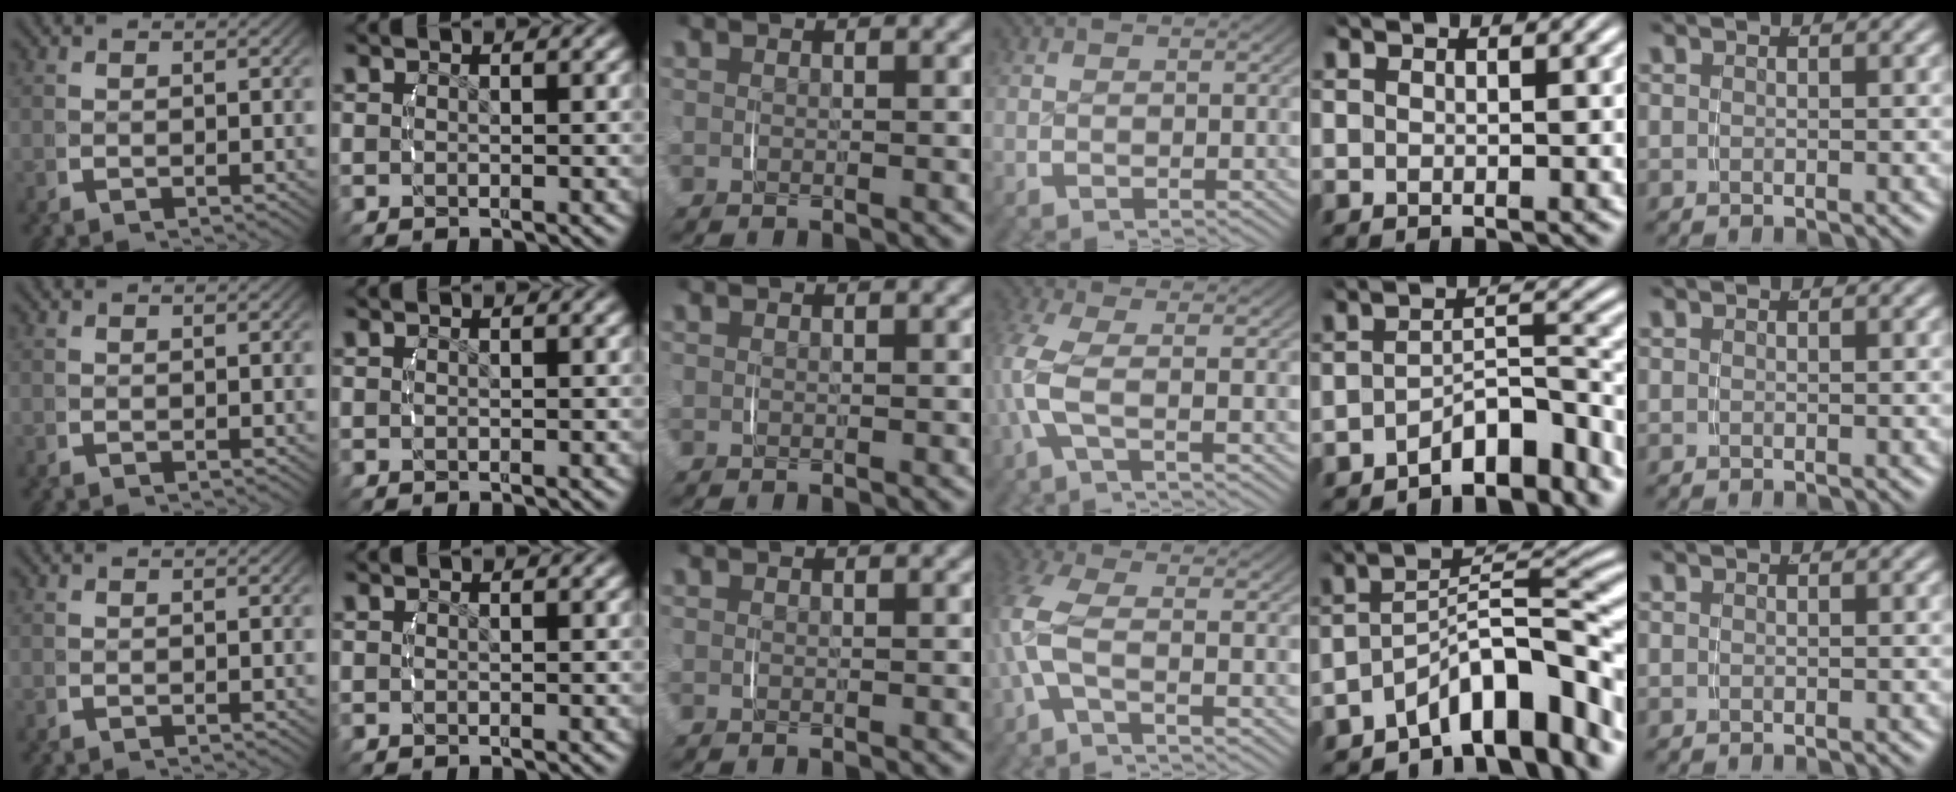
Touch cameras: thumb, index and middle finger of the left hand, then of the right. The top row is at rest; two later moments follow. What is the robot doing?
{"motion": "lift_and_place", "object": "toothpaste"}